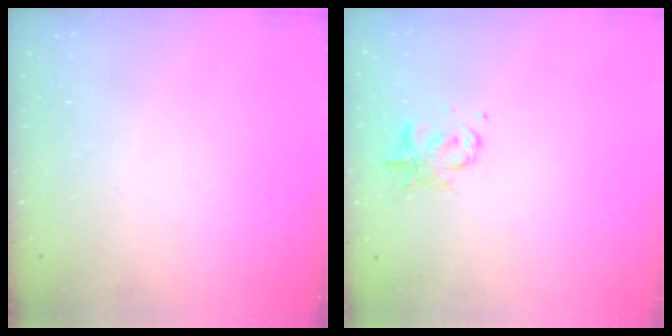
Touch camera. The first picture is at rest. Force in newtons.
{"total": 2.4, "press": 2.4, "slide": 0.3}